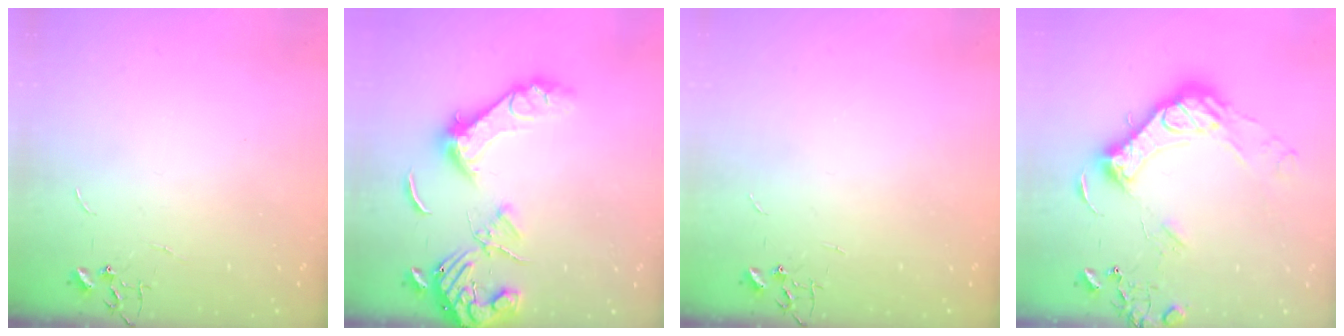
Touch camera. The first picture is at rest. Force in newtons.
{"total": 14.9, "press": 14.7, "slide": 2.0}
{"total": 0.0}
{"total": 16.4, "press": 16.4, "slide": 0.9}